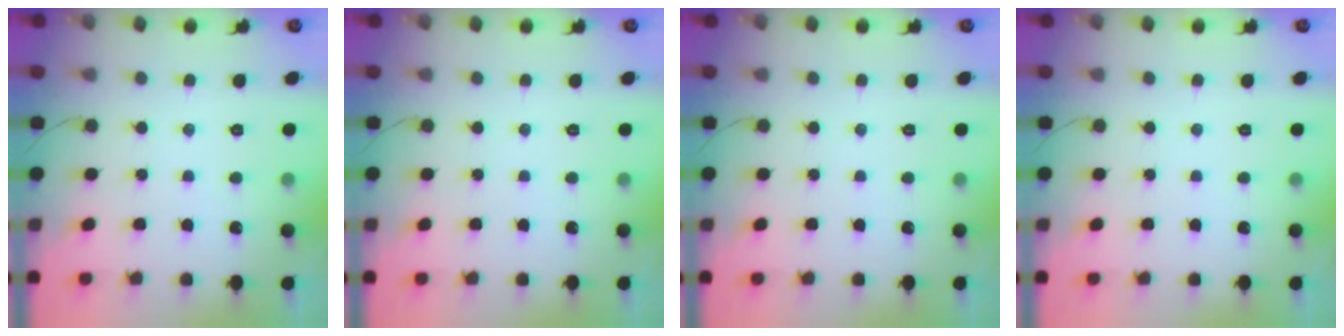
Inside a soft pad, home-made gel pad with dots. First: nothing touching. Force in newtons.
{"total": 0.0}
{"total": 0.0}
{"total": 0.0}